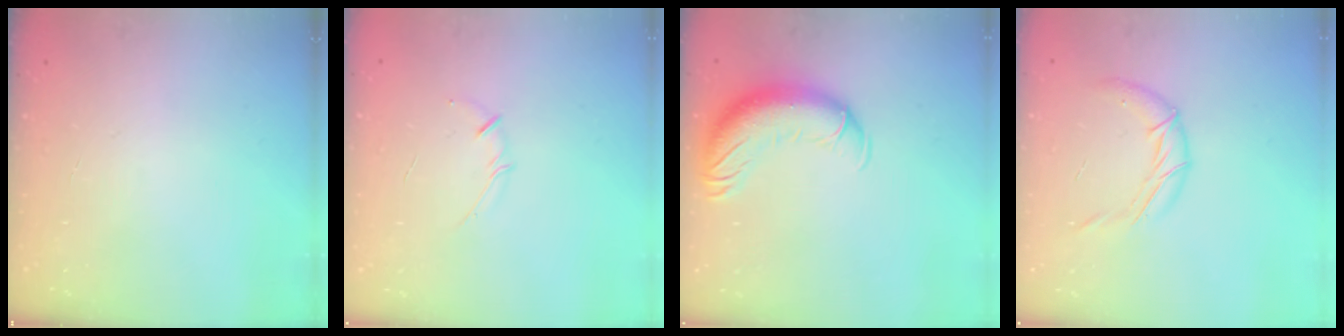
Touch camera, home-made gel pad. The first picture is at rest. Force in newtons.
{"total": 3.3, "press": 3.2, "slide": 0.6}
{"total": 14.0, "press": 13.6, "slide": 3.3}
{"total": 9.5, "press": 9.4, "slide": 1.1}